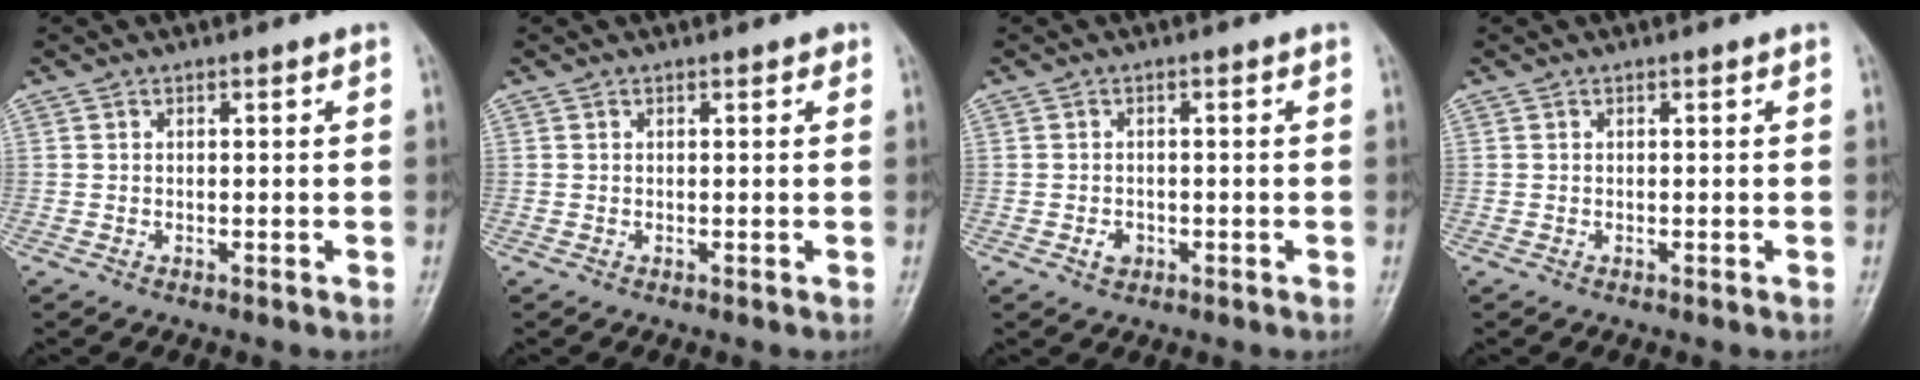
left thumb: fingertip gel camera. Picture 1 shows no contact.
{"total": 0.6, "force": [0.4, 0.4, 0.3], "torque": [0.000, -0.001, 0.000]}
{"total": 2.0, "force": [-0.8, 1.6, 0.9], "torque": [-0.009, 0.003, -0.011]}
{"total": 0.0}